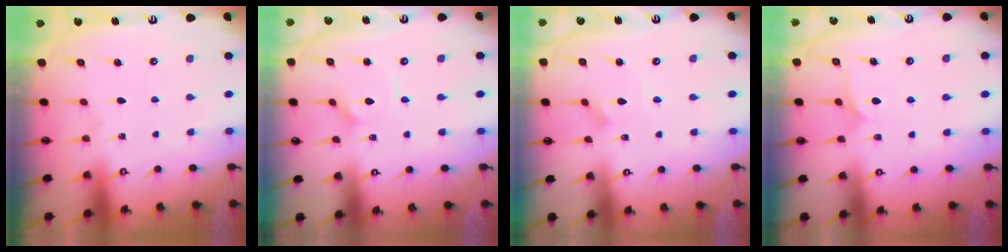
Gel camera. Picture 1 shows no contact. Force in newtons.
{"total": 2.2, "press": 2.2, "slide": 0.1}
{"total": 1.6, "press": 1.6, "slide": 0.1}
{"total": 6.2, "press": 6.2, "slide": 0.2}